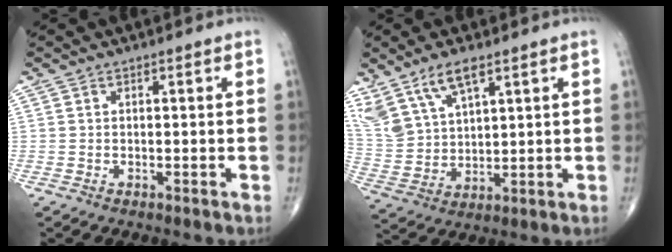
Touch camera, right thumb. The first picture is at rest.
{"total": 11.6, "force": [7.7, 5.2, 6.9], "torque": [-0.130, -0.025, 0.168]}